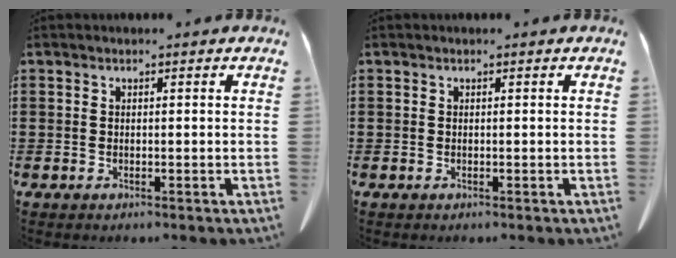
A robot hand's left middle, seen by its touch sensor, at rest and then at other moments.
{"total": 0.0}